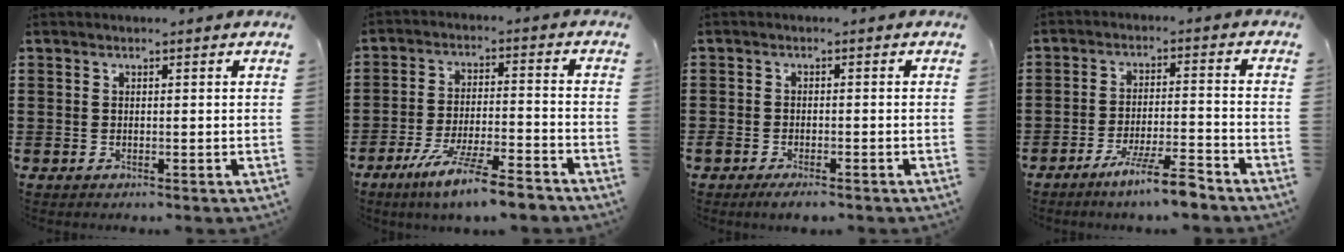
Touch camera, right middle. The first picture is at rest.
{"total": 8.5, "force": [-6.9, 0.3, 5.0], "torque": [-0.103, -0.008, -0.132]}
{"total": 1.8, "force": [-1.5, 0.5, 1.0], "torque": [-0.025, 0.000, -0.030]}
{"total": 7.3, "force": [-5.7, 0.2, 4.5], "torque": [-0.081, -0.006, -0.104]}